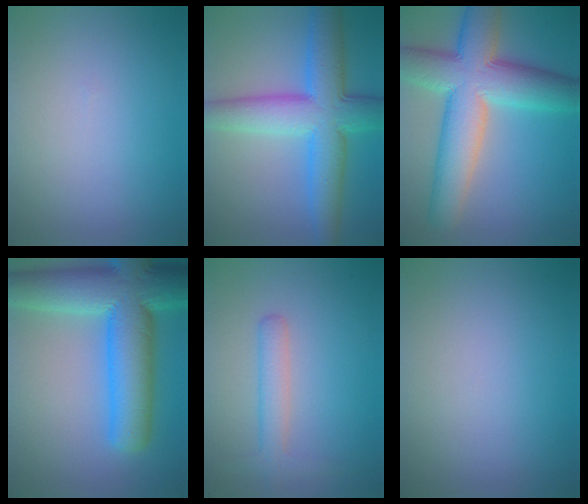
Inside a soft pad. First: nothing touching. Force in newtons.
{"total": 9.2, "press": 9.2, "slide": 0.1}
{"total": 11.8, "press": 11.8, "slide": 0.9}
{"total": 12.8, "press": 12.8, "slide": 0.4}
{"total": 2.7, "press": 2.7, "slide": 0.1}
{"total": 0.0}